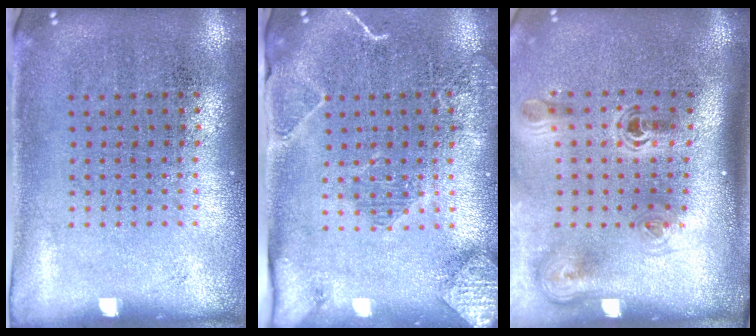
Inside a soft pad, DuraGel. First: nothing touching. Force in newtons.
{"total": 2.0, "press": 2.0, "slide": 0.4}
{"total": 2.3, "press": 1.5, "slide": 1.8}